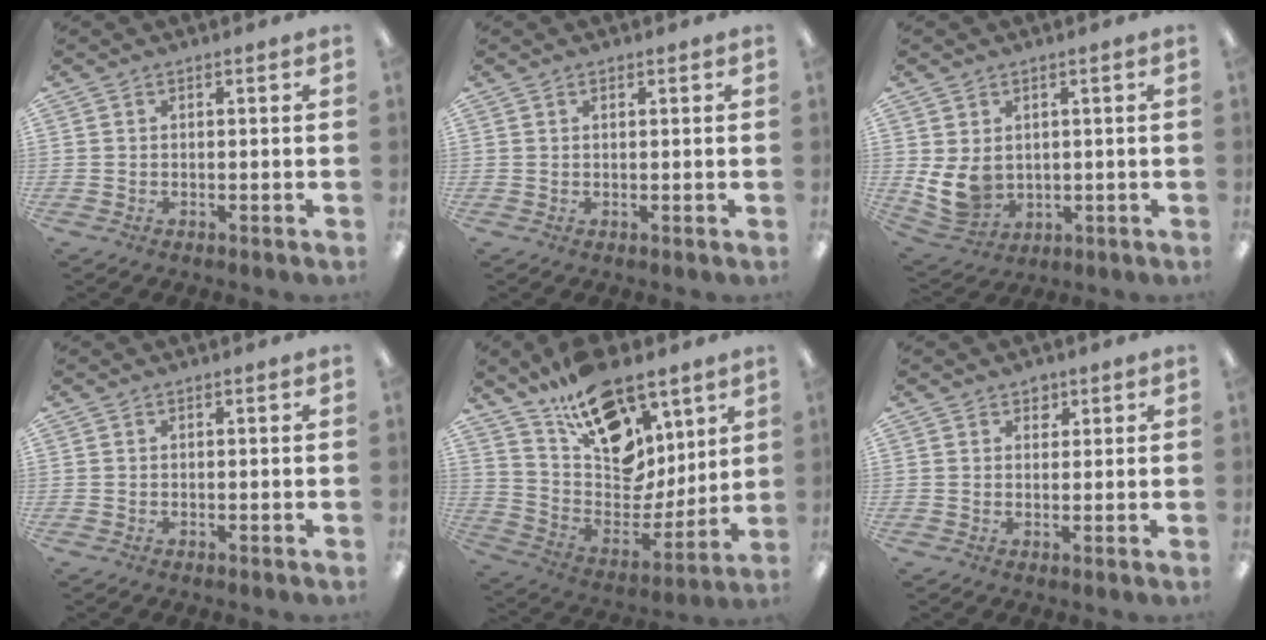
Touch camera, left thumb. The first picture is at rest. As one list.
[{"total": 1.0, "force": [0.6, 0.5, 0.7], "torque": [-0.007, -0.002, 0.009]}, {"total": 8.3, "force": [1.2, 6.5, 5.0], "torque": [-0.109, -0.008, 0.026]}, {"total": 0.0}, {"total": 19.9, "force": [12.2, 11.9, 10.3], "torque": [-0.157, -0.088, 0.224]}, {"total": 2.4, "force": [1.7, 1.7, 0.7], "torque": [0.009, -0.008, 0.025]}]